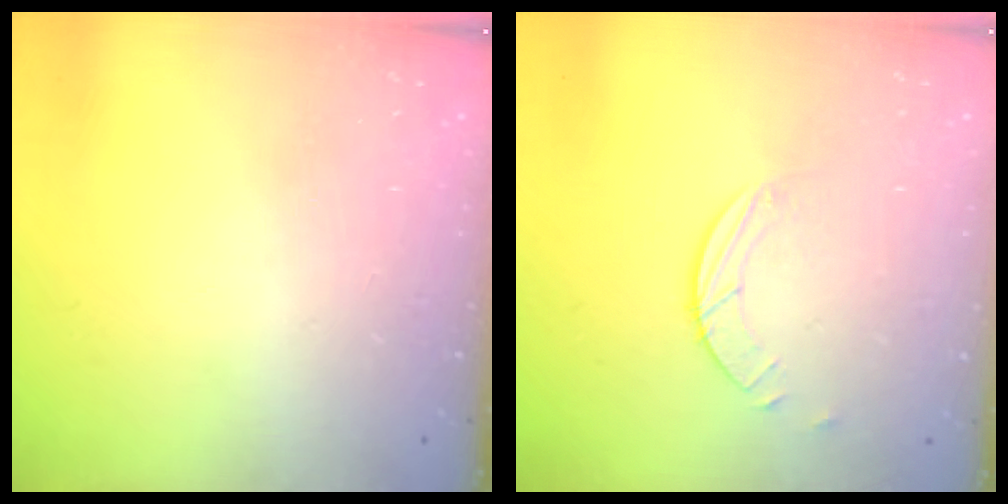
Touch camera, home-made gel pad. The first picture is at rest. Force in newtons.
{"total": 2.0, "press": 2.0, "slide": 0.2}